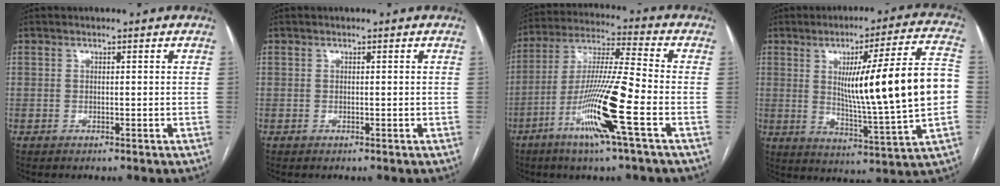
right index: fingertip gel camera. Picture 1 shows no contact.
{"total": 0.0}
{"total": 15.4, "force": [-6.2, -0.7, 14.1], "torque": [-0.279, -0.016, -0.120]}
{"total": 20.6, "force": [1.1, 0.0, 20.5], "torque": [-0.305, 0.002, 0.013]}